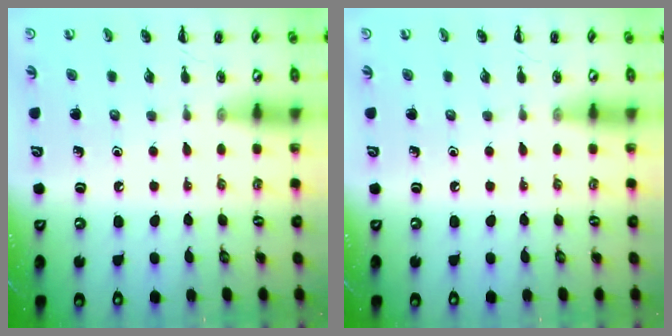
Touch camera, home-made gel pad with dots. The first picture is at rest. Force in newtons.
{"total": 0.0}